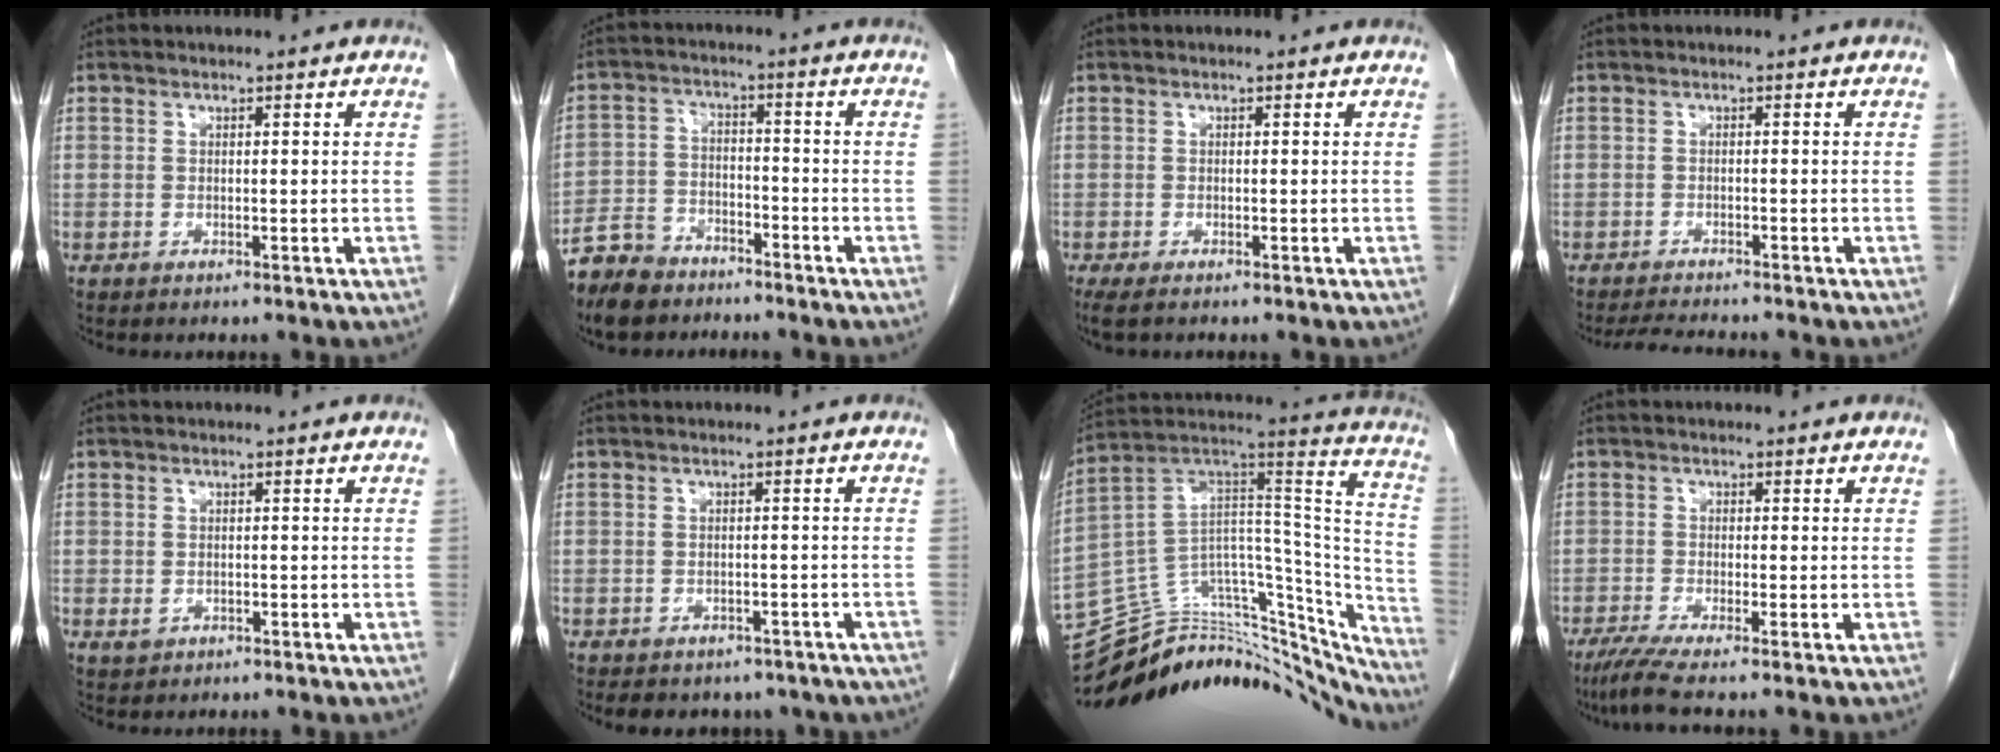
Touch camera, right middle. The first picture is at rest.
{"total": 7.8, "force": [-6.5, 3.8, 2.3], "torque": [-0.057, -0.009, -0.124]}
{"total": 2.5, "force": [-1.9, 0.6, 1.5], "torque": [-0.028, -0.011, -0.030]}
{"total": 4.2, "force": [-3.9, -0.2, 1.3], "torque": [-0.025, -0.019, -0.065]}
{"total": 1.3, "force": [-0.3, 1.1, 0.7], "torque": [-0.011, 0.001, 0.002]}
{"total": 10.1, "force": [-7.9, 5.4, 3.2], "torque": [-0.046, 0.000, -0.081]}
{"total": 33.6, "force": [-30.5, 9.6, 10.1], "torque": [-0.115, 0.047, -0.416]}
{"total": 4.1, "force": [-2.9, -0.5, 2.8], "torque": [-0.056, -0.014, -0.060]}